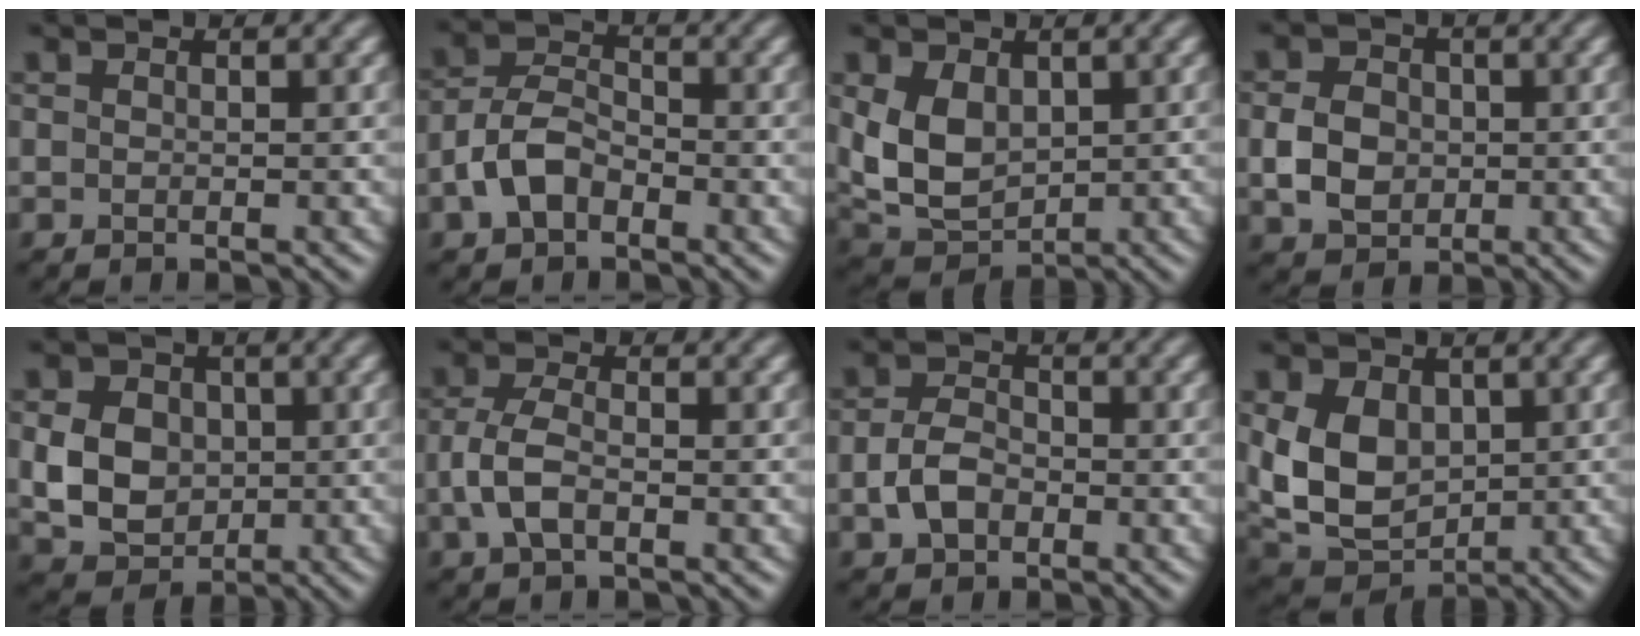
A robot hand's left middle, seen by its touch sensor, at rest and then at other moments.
{"total": 4.2, "force": [-1.8, 2.7, 2.7], "torque": [-0.058, 0.010, -0.045]}
{"total": 5.3, "force": [0.8, 3.7, 3.7], "torque": [-0.081, -0.004, 0.021]}
{"total": 4.0, "force": [-0.3, 3.3, 2.3], "torque": [-0.048, 0.001, -0.007]}
{"total": 5.6, "force": [0.2, 4.5, 3.3], "torque": [-0.066, 0.000, 0.002]}
{"total": 3.2, "force": [-0.9, 1.6, 2.6], "torque": [-0.061, 0.003, -0.023]}
{"total": 3.3, "force": [-1.0, 2.3, 2.2], "torque": [-0.043, 0.003, -0.023]}
{"total": 7.0, "force": [0.7, 5.1, 4.8], "torque": [-0.103, -0.006, 0.008]}